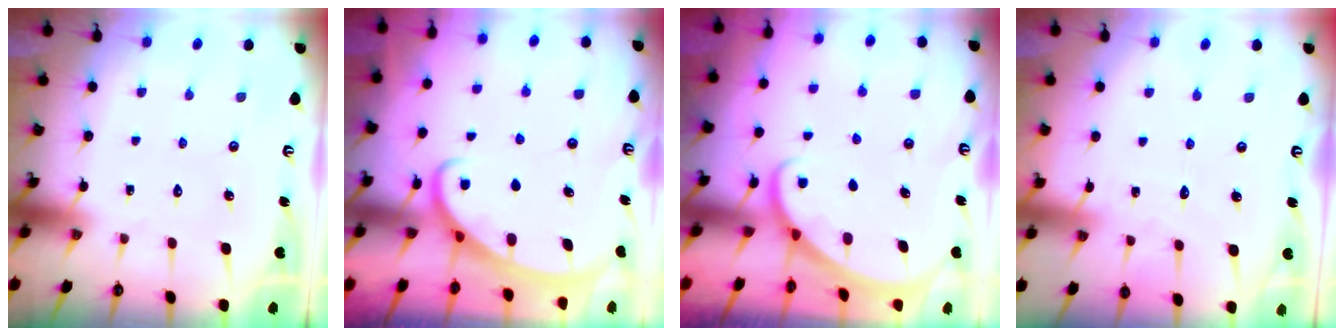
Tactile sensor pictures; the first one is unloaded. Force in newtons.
{"total": 2.6, "press": 2.6, "slide": 0.3}
{"total": 2.1, "press": 2.1, "slide": 0.1}
{"total": 2.9, "press": 2.9, "slide": 0.3}